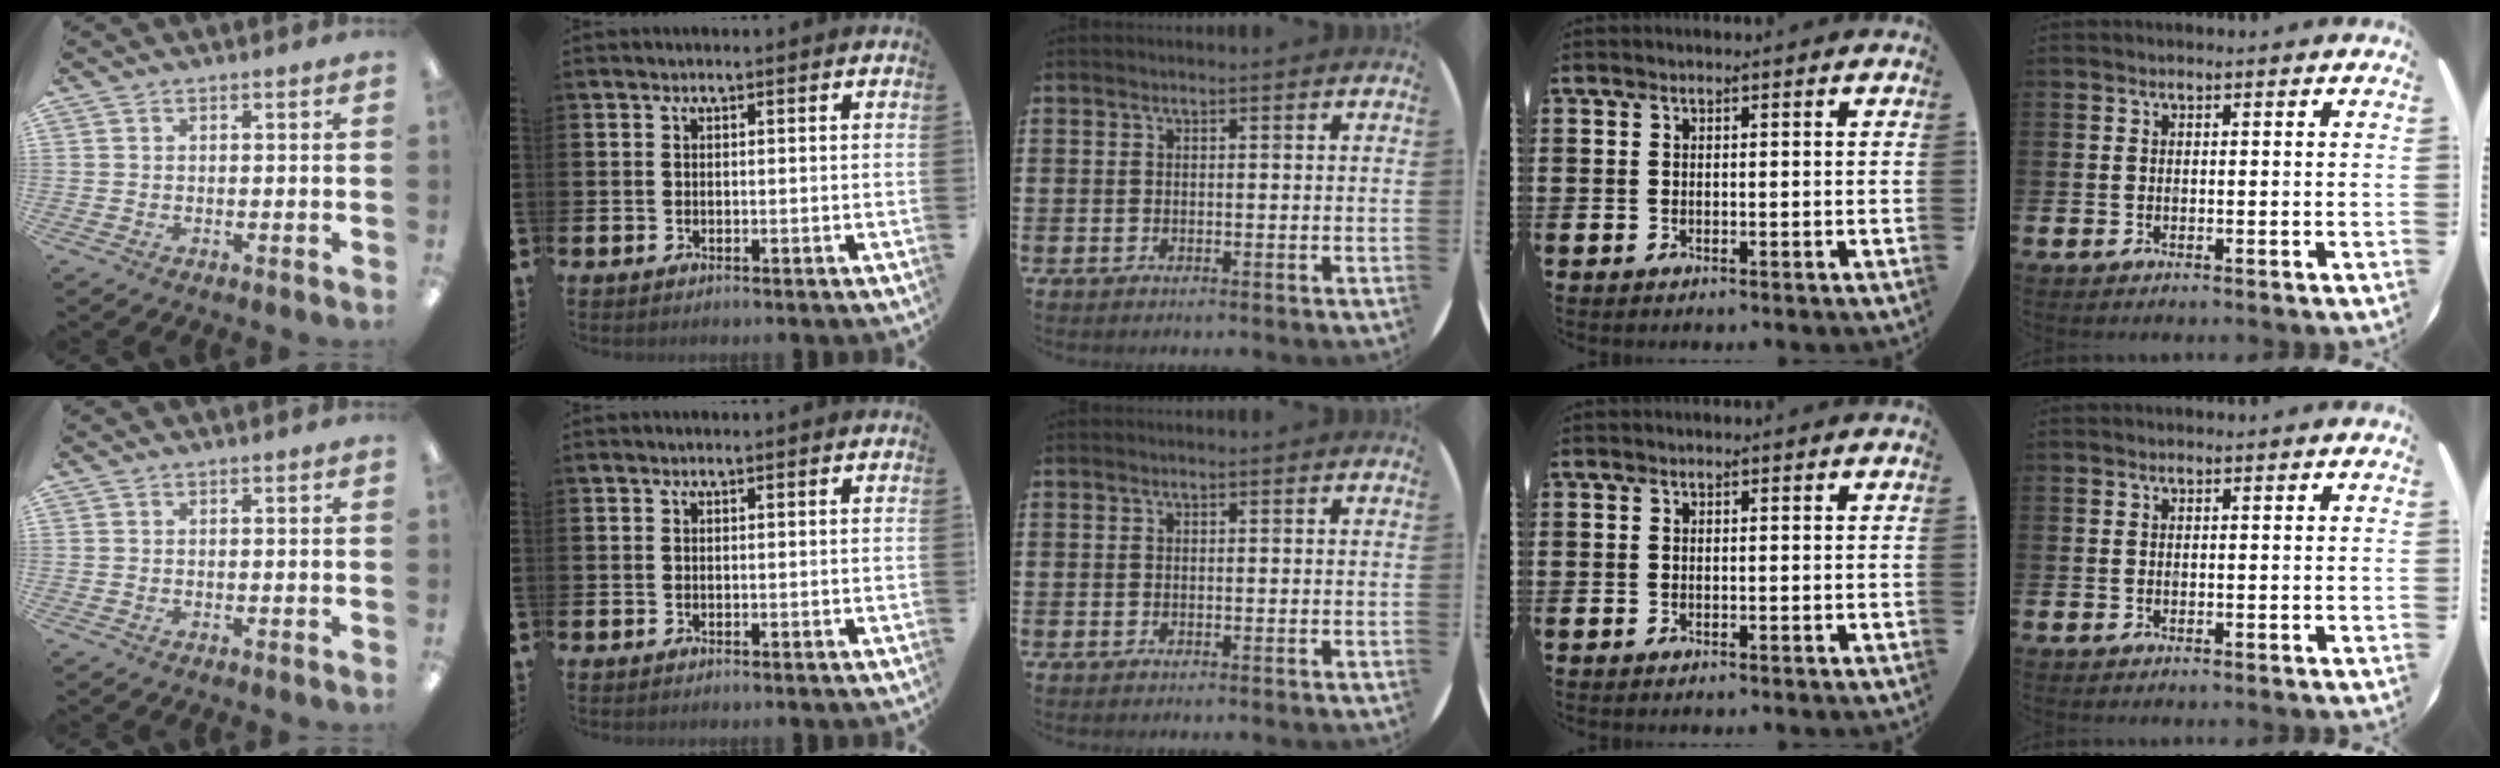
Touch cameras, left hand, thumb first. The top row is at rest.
{}